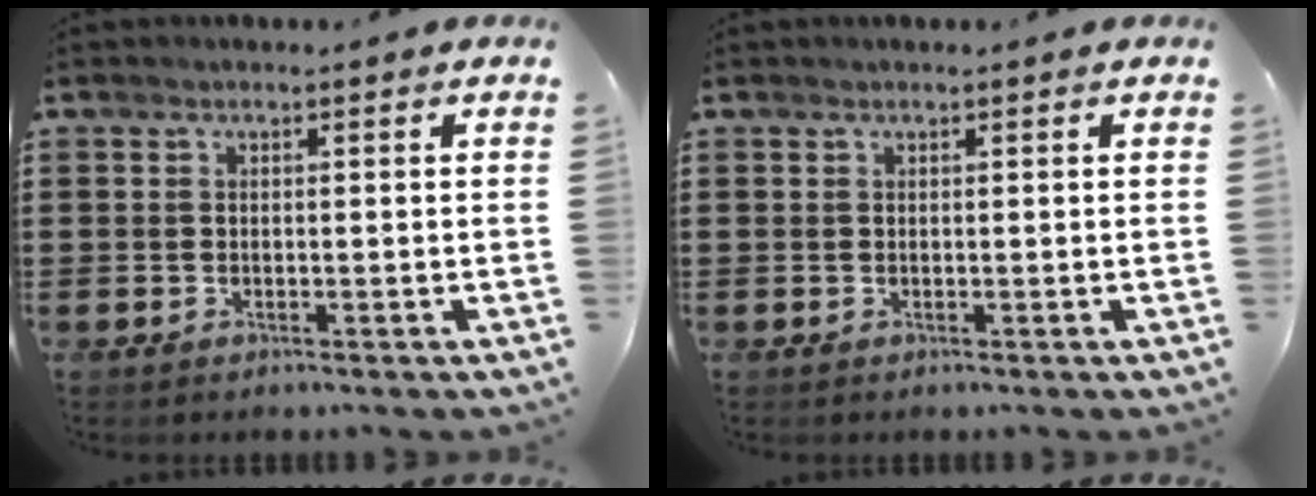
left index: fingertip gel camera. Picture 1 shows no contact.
{"total": 0.0}